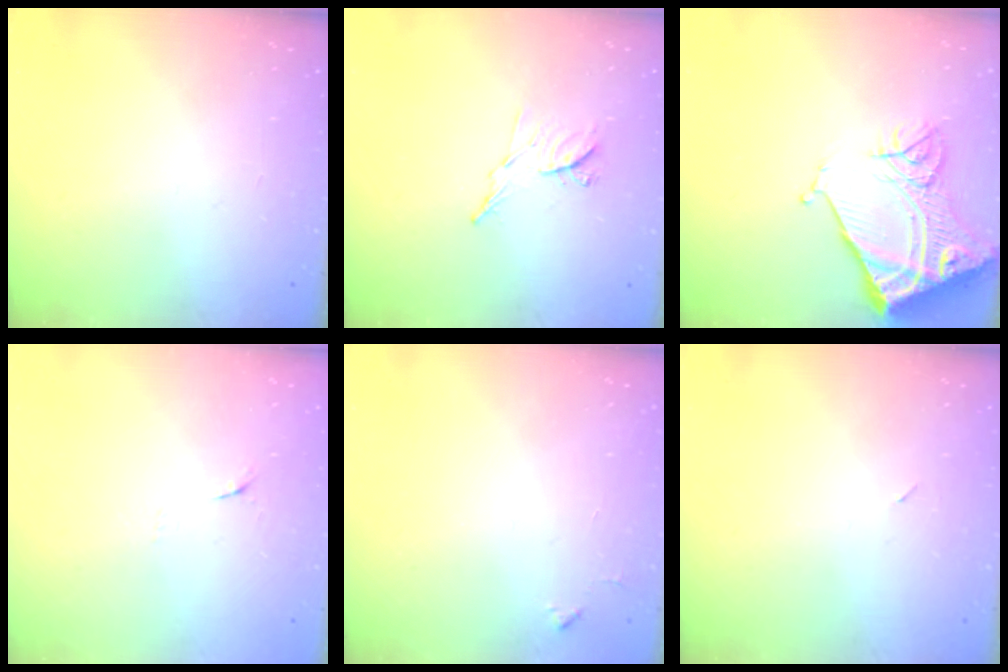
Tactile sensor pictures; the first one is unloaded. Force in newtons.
{"total": 7.6, "press": 7.5, "slide": 1.1}
{"total": 15.4, "press": 15.3, "slide": 1.8}
{"total": 4.5, "press": 4.4, "slide": 0.9}
{"total": 3.7, "press": 3.7, "slide": 0.5}
{"total": 2.3, "press": 1.9, "slide": 1.2}